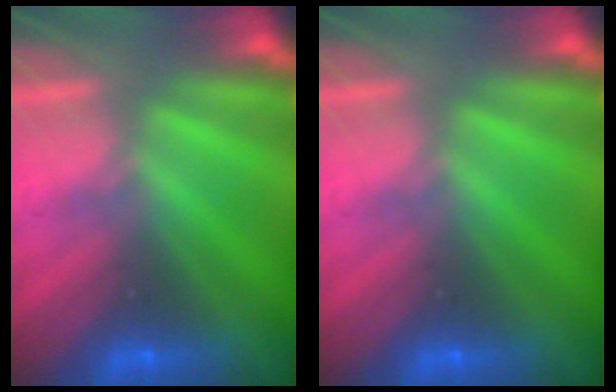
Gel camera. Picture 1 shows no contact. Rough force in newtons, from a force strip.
{"total": 0.0}